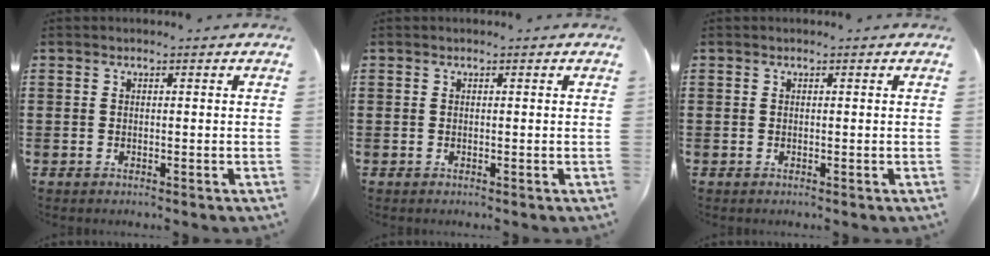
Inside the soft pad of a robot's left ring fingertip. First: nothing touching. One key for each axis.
{"total": 0.0}
{"total": 0.0}